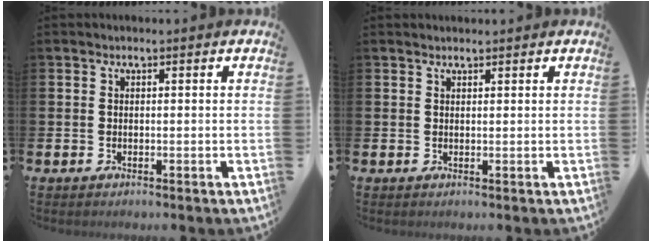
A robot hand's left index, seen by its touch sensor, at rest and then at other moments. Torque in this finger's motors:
{"motor_torque": [-0.15, -0.05, -0.55, -0.03]}